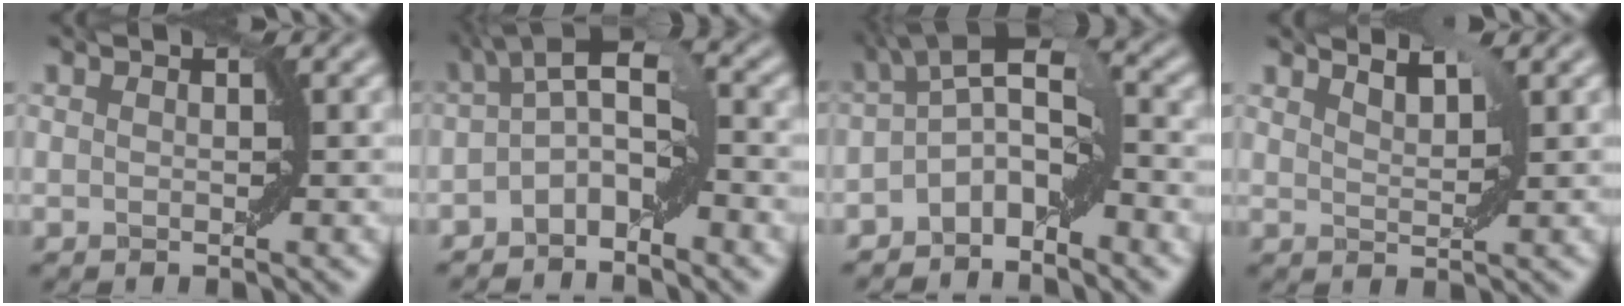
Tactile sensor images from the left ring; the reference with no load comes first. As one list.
[{"total": 4.6, "force": [-1.6, 2.0, 3.8], "torque": [-0.063, 0.012, -0.037]}, {"total": 5.7, "force": [-2.2, 2.6, 4.5], "torque": [-0.075, 0.011, -0.051]}, {"total": 2.3, "force": [2.2, 0.2, 0.8], "torque": [-0.009, -0.001, 0.033]}]